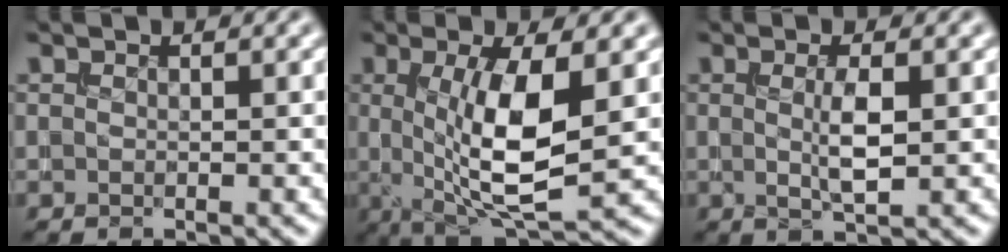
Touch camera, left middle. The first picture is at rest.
{"total": 7.9, "force": [0.2, 2.2, 7.6], "torque": [-0.137, -0.012, 0.009]}
{"total": 2.5, "force": [0.0, 0.4, 2.5], "torque": [-0.049, 0.000, 0.002]}